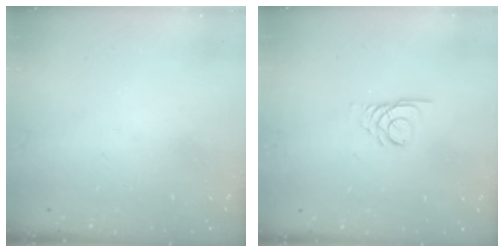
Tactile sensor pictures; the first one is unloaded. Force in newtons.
{"total": 4.8, "press": 4.8, "slide": 0.3}